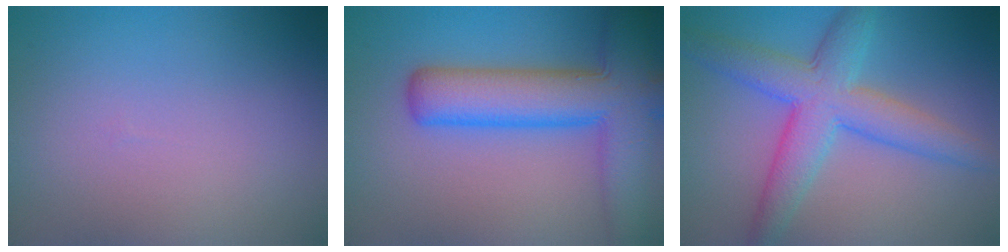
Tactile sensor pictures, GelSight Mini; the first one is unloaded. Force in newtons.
{"total": 9.3, "press": 9.3, "slide": 0.5}
{"total": 6.6, "press": 6.6, "slide": 0.1}